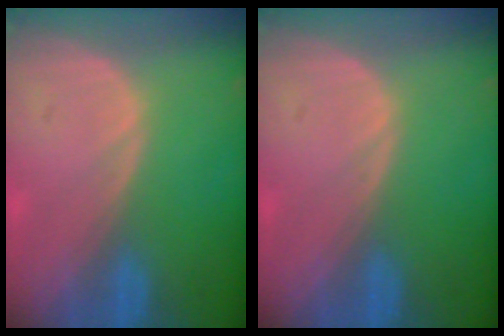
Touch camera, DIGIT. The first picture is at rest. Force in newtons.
{"total": 0.0}